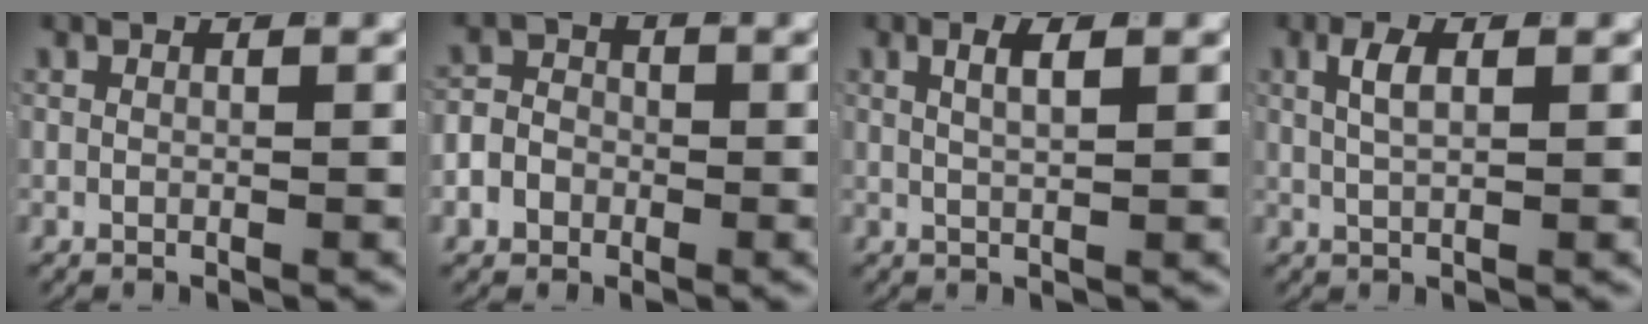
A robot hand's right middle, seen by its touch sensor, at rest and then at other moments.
{"total": 4.6, "force": [-1.4, 4.1, 1.6], "torque": [-0.025, -0.002, -0.032]}
{"total": 2.2, "force": [1.0, 0.3, 1.9], "torque": [-0.028, 0.000, 0.019]}
{"total": 2.1, "force": [0.8, 0.4, 1.9], "torque": [-0.032, 0.001, 0.016]}